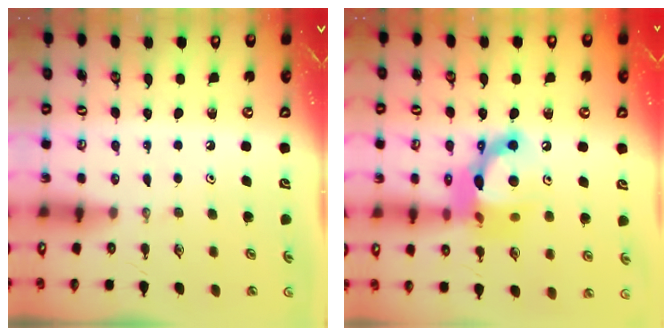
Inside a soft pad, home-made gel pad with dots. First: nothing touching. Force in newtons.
{"total": 14.6, "press": 14.5, "slide": 1.5}